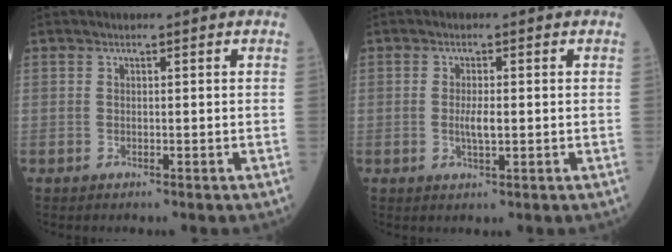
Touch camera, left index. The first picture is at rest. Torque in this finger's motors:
{"motor_torque": [0.41, 0.34, 0.08, 0.02]}